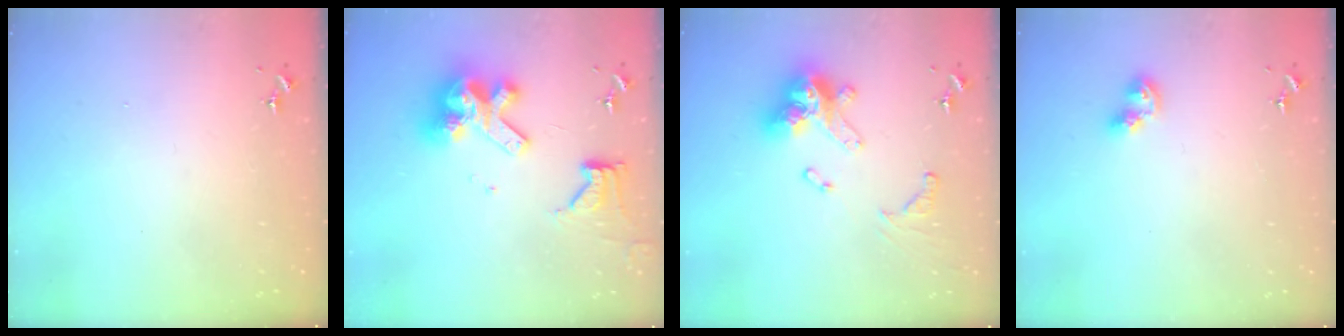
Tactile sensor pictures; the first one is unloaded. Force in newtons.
{"total": 15.9, "press": 15.7, "slide": 2.0}
{"total": 17.9, "press": 17.8, "slide": 1.9}
{"total": 8.3, "press": 8.3, "slide": 0.9}